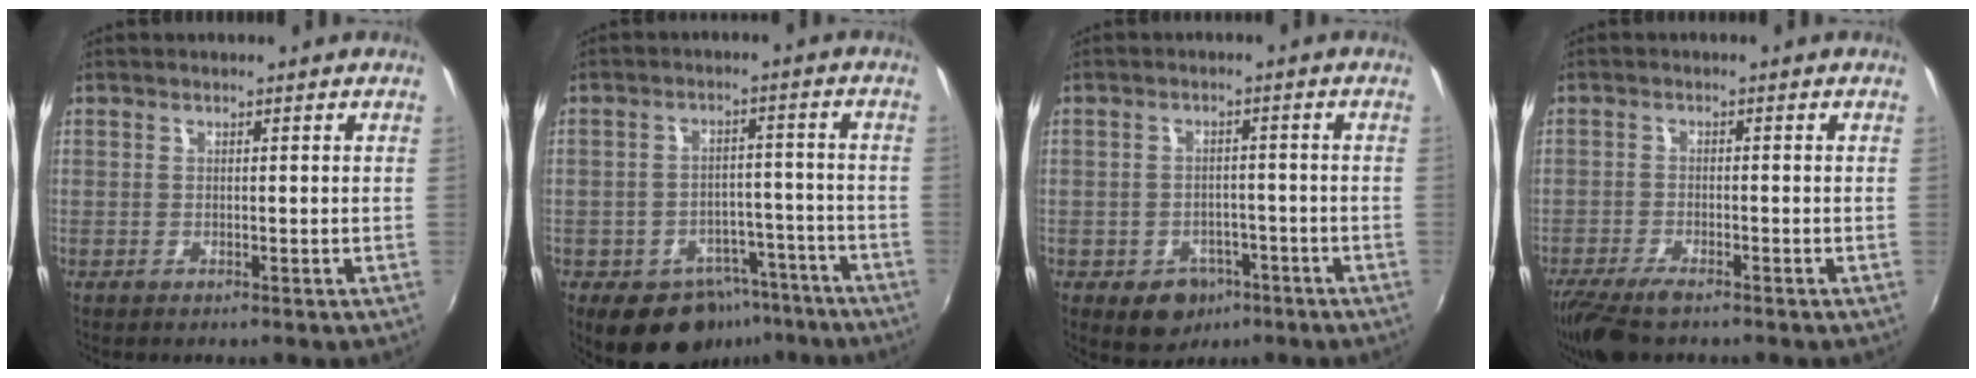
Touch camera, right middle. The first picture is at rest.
{"total": 11.8, "force": [-7.7, 7.8, 4.5], "torque": [-0.082, 0.026, -0.083]}
{"total": 6.6, "force": [-3.6, 5.0, 2.3], "torque": [-0.050, 0.008, -0.034]}
{"total": 8.1, "force": [-6.3, 1.9, 4.7], "torque": [-0.115, -0.031, -0.117]}